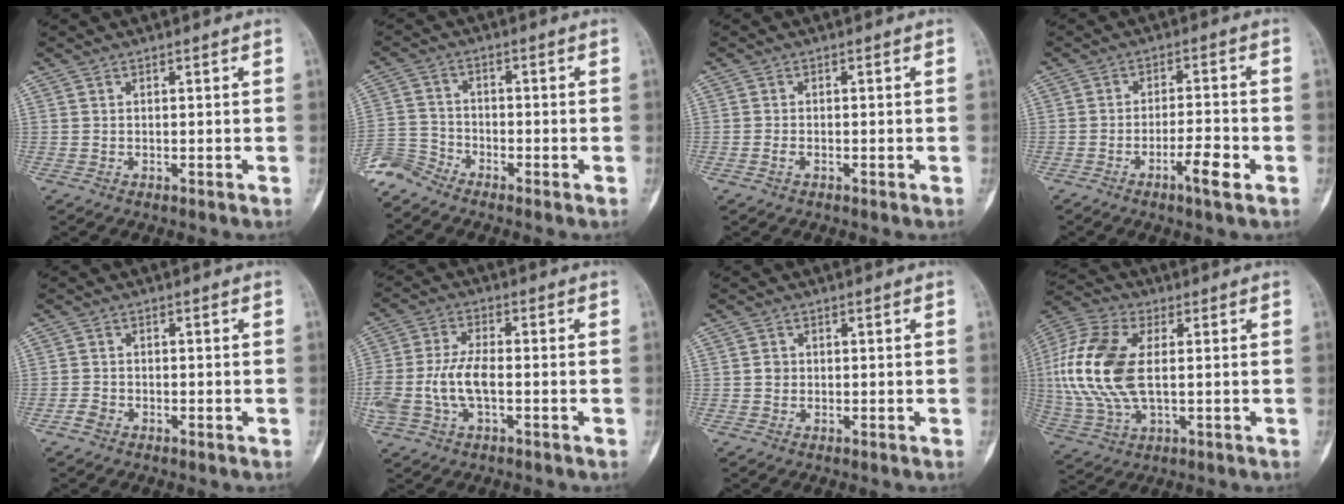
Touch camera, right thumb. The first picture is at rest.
{"total": 5.1, "force": [-4.9, 1.1, 0.1], "torque": [-0.008, 0.011, -0.110]}
{"total": 0.8, "force": [-0.5, 0.5, 0.4], "torque": [-0.012, 0.001, -0.011]}
{"total": 5.8, "force": [-2.9, 1.0, 4.9], "torque": [-0.086, 0.017, -0.050]}
{"total": 1.8, "force": [-1.1, 1.2, 0.7], "torque": [-0.010, 0.005, -0.025]}
{"total": 9.1, "force": [-1.6, 4.5, 7.7], "torque": [-0.178, 0.024, -0.031]}
{"total": 1.5, "force": [0.0, 1.4, 0.6], "torque": [-0.004, 0.004, -0.001]}
{"total": 17.3, "force": [1.3, 9.6, 14.4], "torque": [-0.325, 0.008, 0.026]}